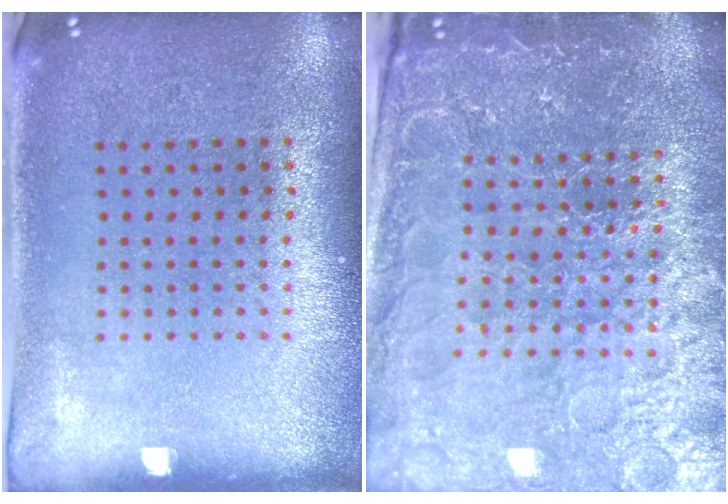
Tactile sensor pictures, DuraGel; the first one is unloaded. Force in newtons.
{"total": 5.2, "press": 4.8, "slide": 2.0}